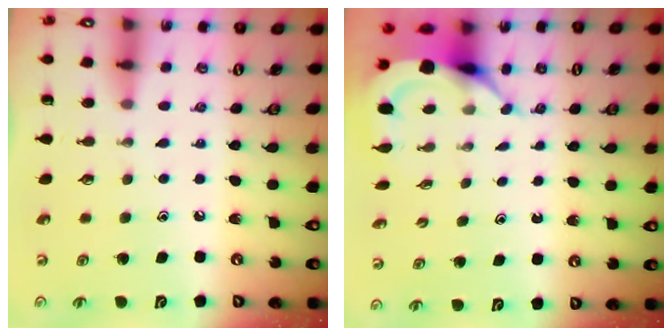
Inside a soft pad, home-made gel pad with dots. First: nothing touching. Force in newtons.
{"total": 6.2, "press": 6.2, "slide": 0.5}